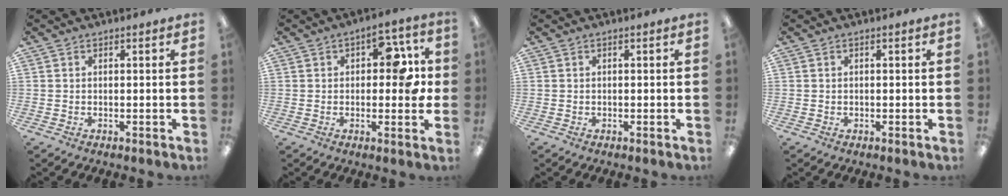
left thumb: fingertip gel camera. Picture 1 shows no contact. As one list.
[{"total": 9.1, "force": [2.1, 5.2, 7.2], "torque": [-0.079, -0.002, 0.031]}, {"total": 0.0}, {"total": 0.0}]